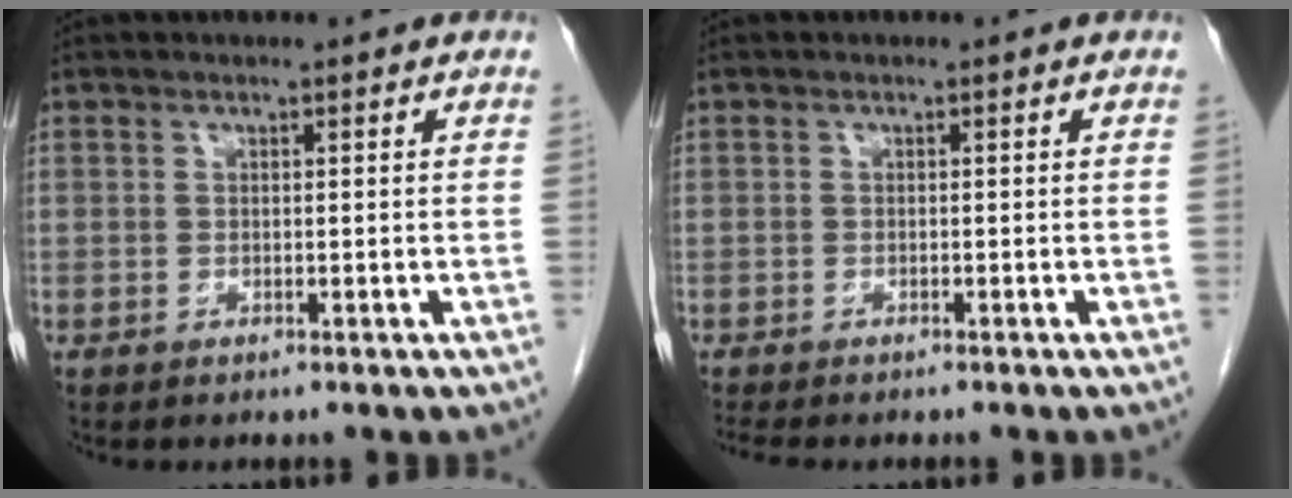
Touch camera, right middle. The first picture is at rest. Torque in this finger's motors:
{"motor_torque": [0.21, -0.07, 0.00, 0.00]}